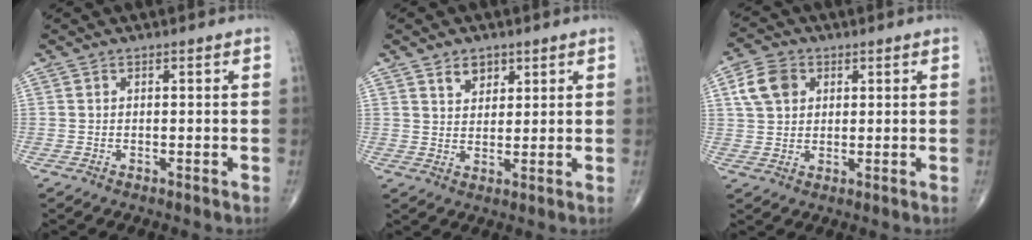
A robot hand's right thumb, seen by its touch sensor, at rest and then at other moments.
{"total": 4.1, "force": [2.5, 2.7, 1.8], "torque": [-0.010, -0.018, 0.046]}
{"total": 7.0, "force": [2.3, 5.3, 3.9], "torque": [-0.060, 0.003, 0.042]}